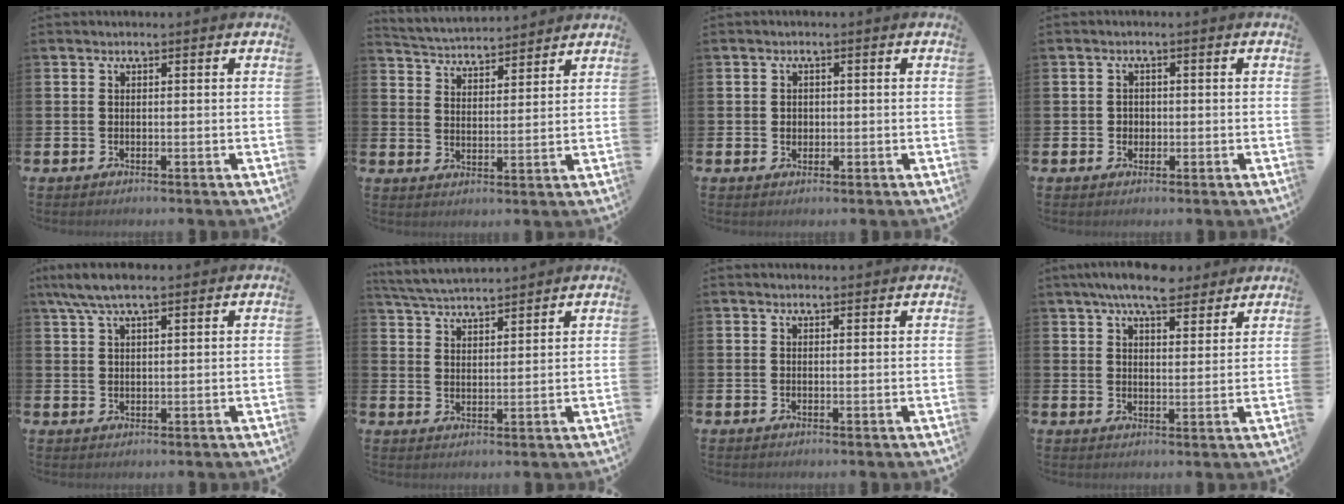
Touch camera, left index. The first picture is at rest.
{"total": 4.3, "force": [4.2, 0.7, -0.1], "torque": [-0.019, -0.031, 0.074]}
{"total": 1.3, "force": [0.3, 1.2, 0.5], "torque": [0.002, 0.004, 0.000]}
{"total": 1.5, "force": [0.1, 1.5, 0.4], "torque": [0.003, 0.004, -0.004]}
{"total": 5.3, "force": [3.9, 1.3, 3.4], "torque": [-0.072, -0.003, 0.069]}
{"total": 4.5, "force": [4.5, 0.2, 0.4], "torque": [-0.026, -0.023, 0.081]}
{"total": 0.9, "force": [0.9, 0.2, 0.1], "torque": [0.008, -0.001, 0.014]}
{"total": 7.3, "force": [6.6, 1.8, 2.7], "torque": [-0.061, -0.022, 0.119]}